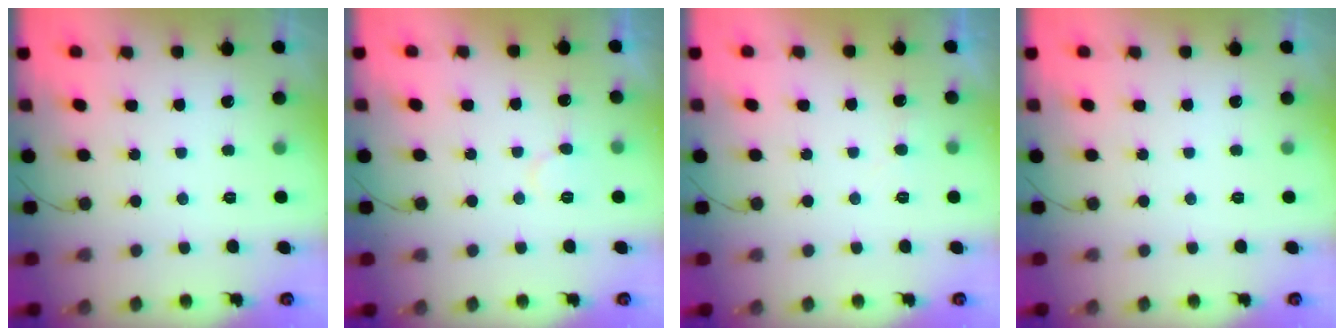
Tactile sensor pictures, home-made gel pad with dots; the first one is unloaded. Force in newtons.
{"total": 6.8, "press": 6.8, "slide": 0.4}
{"total": 3.5, "press": 3.5, "slide": 0.4}
{"total": 0.0}